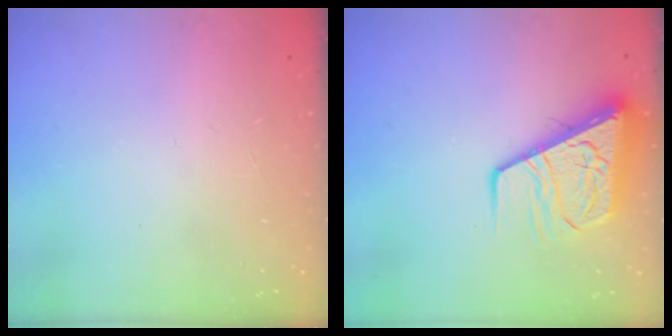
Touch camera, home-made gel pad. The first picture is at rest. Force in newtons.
{"total": 13.4, "press": 13.3, "slide": 1.4}